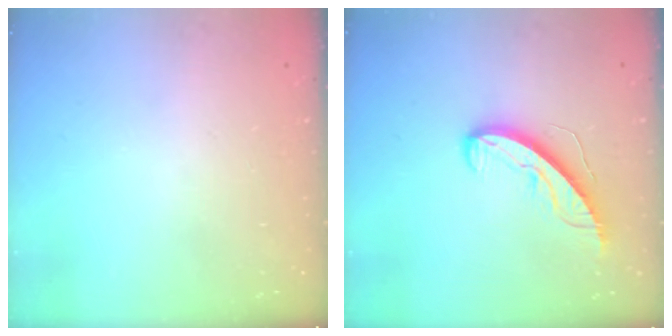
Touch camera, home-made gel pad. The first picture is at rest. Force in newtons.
{"total": 8.7, "press": 8.7, "slide": 0.9}